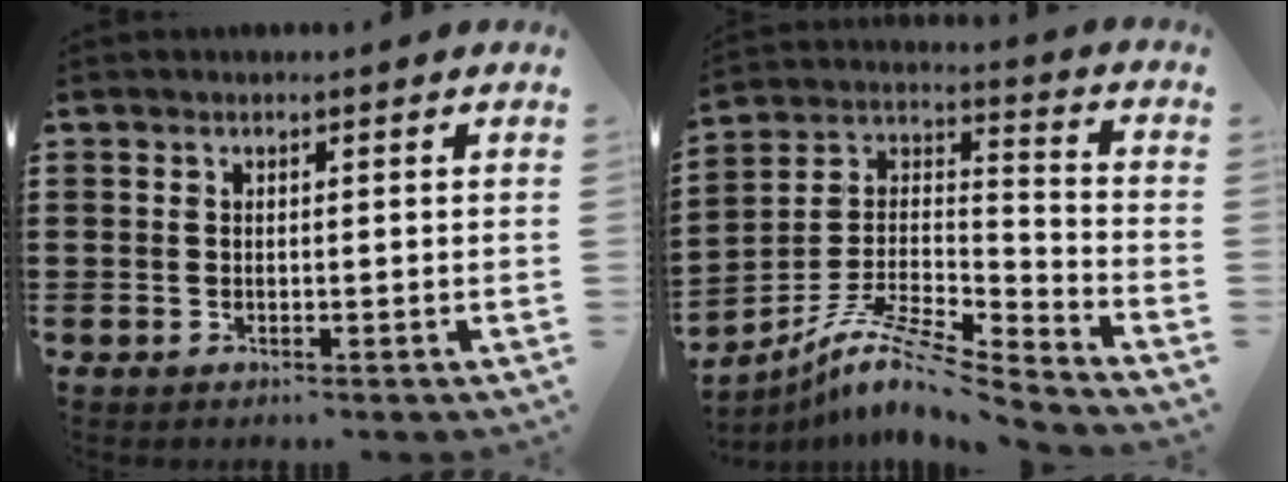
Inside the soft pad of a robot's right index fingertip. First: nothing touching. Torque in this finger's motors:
{"motor_torque": [-0.93, -0.15, -1.05, -0.21]}